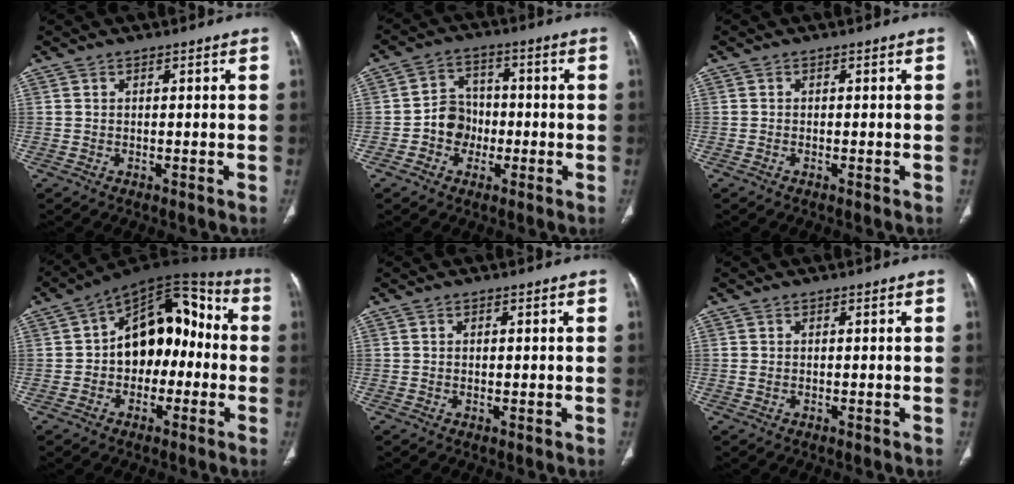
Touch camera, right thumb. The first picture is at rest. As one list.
[{"total": 6.9, "force": [-1.8, 6.2, 2.6], "torque": [-0.012, 0.025, -0.038]}, {"total": 0.0}, {"total": 16.4, "force": [-0.8, 10.8, 12.4], "torque": [-0.130, 0.053, -0.026]}, {"total": 0.8, "force": [0.0, 0.3, 0.7], "torque": [-0.016, -0.003, 0.002]}, {"total": 0.6, "force": [-0.1, 0.4, 0.5], "torque": [-0.016, 0.005, 0.000]}]